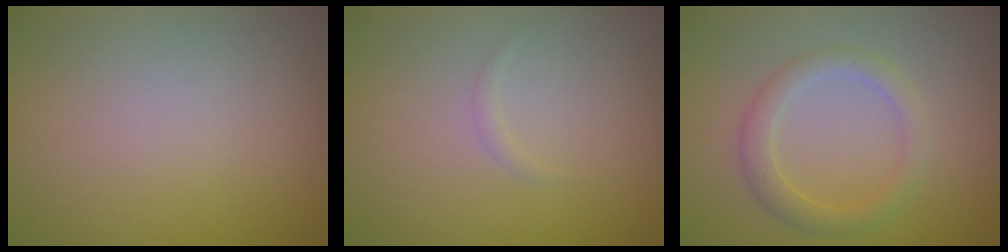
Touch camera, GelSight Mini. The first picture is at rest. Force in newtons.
{"total": 0.6, "press": 0.6, "slide": 0.1}
{"total": 2.5, "press": 2.5, "slide": 0.1}